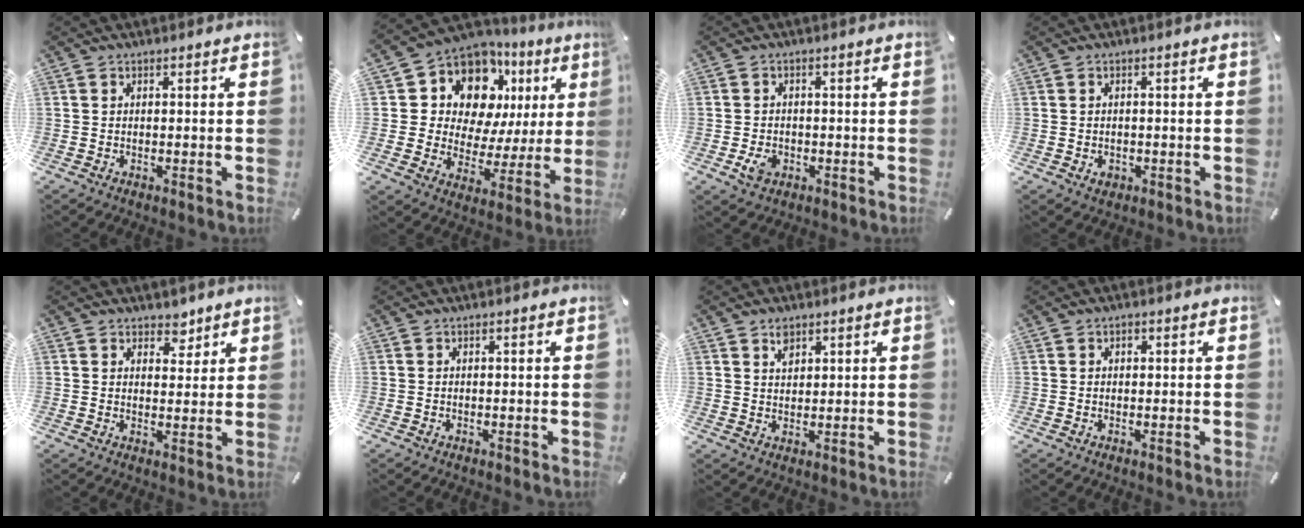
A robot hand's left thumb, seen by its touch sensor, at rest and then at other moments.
{"total": 14.0, "force": [8.4, 9.6, 5.8], "torque": [-0.104, -0.070, 0.154]}
{"total": 3.9, "force": [-1.1, 3.1, 2.1], "torque": [-0.039, -0.001, -0.023]}
{"total": 1.9, "force": [-0.6, 1.6, 0.8], "torque": [-0.014, 0.004, -0.011]}
{"total": 4.4, "force": [3.2, 3.0, 0.8], "torque": [0.005, -0.018, 0.052]}
{"total": 0.0}
{"total": 3.0, "force": [2.0, 2.0, 0.9], "torque": [-0.004, -0.007, 0.035]}
{"total": 0.8, "force": [0.2, 0.7, 0.3], "torque": [-0.006, 0.003, 0.004]}